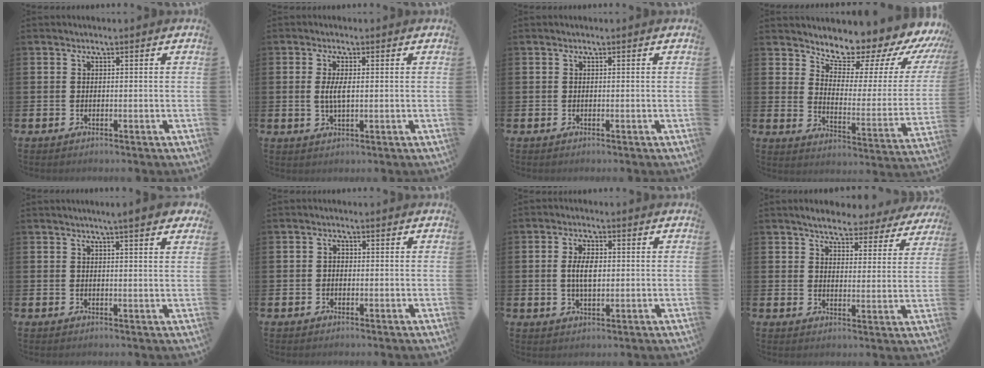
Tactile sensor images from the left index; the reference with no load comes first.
{"total": 2.9, "force": [0.4, 1.1, 2.6], "torque": [-0.053, 0.004, 0.004]}
{"total": 0.0}
{"total": 8.9, "force": [8.3, 2.7, 1.6], "torque": [-0.054, -0.077, 0.137]}
{"total": 3.5, "force": [2.9, 0.1, 1.9], "torque": [-0.022, -0.016, 0.047]}
{"total": 1.1, "force": [-0.2, 0.9, 0.6], "torque": [-0.007, 0.005, -0.006]}
{"total": 4.2, "force": [0.5, 2.0, 3.6], "torque": [-0.051, -0.001, 0.002]}
{"total": 4.8, "force": [4.6, 1.0, 1.0], "torque": [-0.033, -0.026, 0.076]}